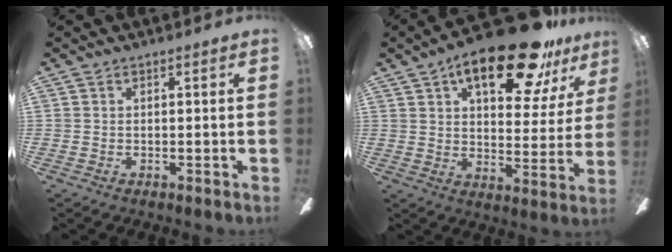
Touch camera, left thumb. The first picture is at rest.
{"total": 21.2, "force": [13.3, 8.3, 14.3], "torque": [-0.197, -0.072, 0.212]}